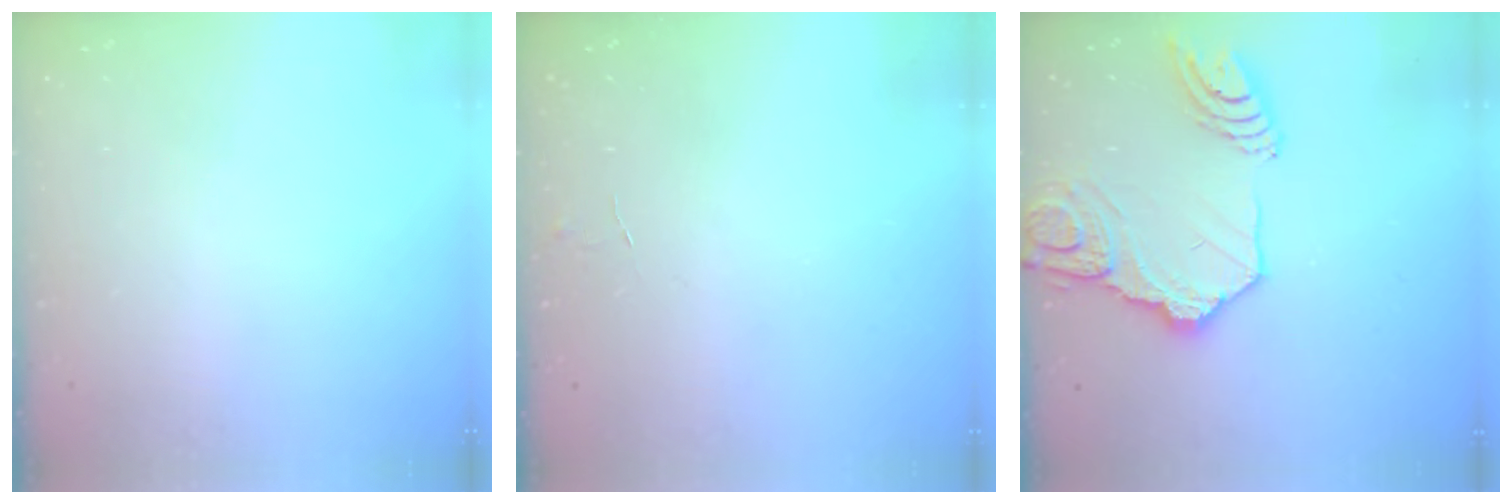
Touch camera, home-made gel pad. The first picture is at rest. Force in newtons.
{"total": 3.8, "press": 3.8, "slide": 0.3}
{"total": 16.5, "press": 16.4, "slide": 1.7}